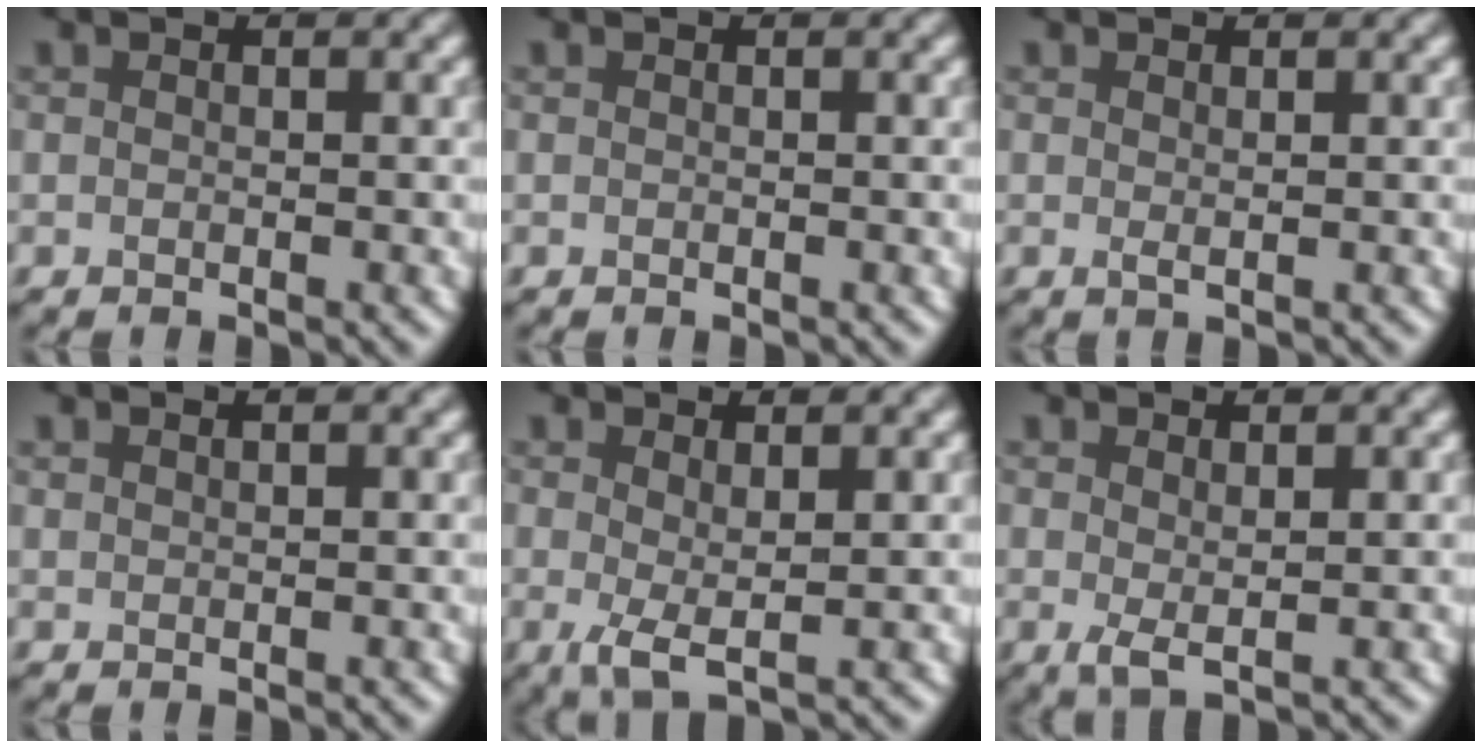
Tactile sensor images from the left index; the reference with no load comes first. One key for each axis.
{"total": 0.0}
{"total": 0.6, "fx": 0.3, "fy": 0.1, "fz": 0.5, "tx": -0.011, "ty": -0.004, "tz": 0.005}
{"total": 0.8, "fx": 0.8, "fy": 0.1, "fz": 0.2, "tx": -0.005, "ty": 0.002, "tz": 0.015}
{"total": 2.3, "fx": 0.3, "fy": 0.5, "fz": 2.2, "tx": -0.045, "ty": -0.005, "tz": 0.005}
{"total": 1.5, "fx": 0.5, "fy": 0.3, "fz": 1.4, "tx": -0.030, "ty": -0.005, "tz": 0.012}